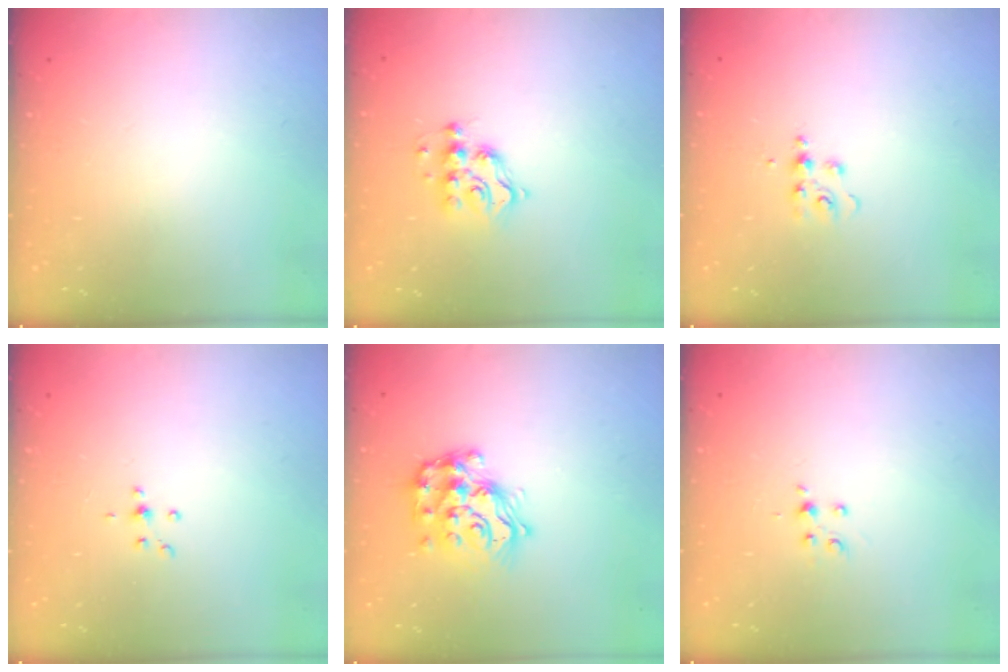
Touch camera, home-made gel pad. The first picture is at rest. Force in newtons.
{"total": 7.3, "press": 7.2, "slide": 0.9}
{"total": 4.7, "press": 4.7, "slide": 0.5}
{"total": 3.7, "press": 3.7, "slide": 0.7}
{"total": 14.9, "press": 14.9, "slide": 0.8}
{"total": 3.8, "press": 3.6, "slide": 1.3}